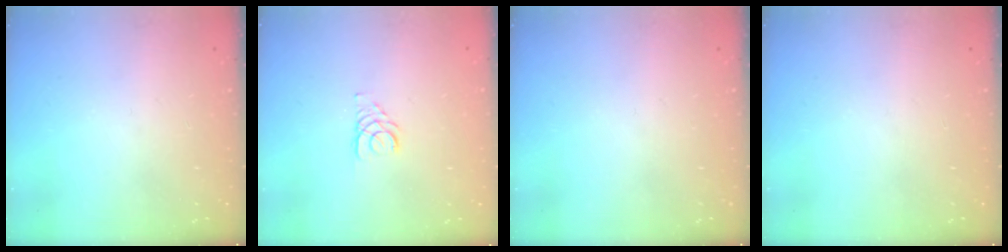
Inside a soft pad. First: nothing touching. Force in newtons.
{"total": 2.9, "press": 2.9, "slide": 0.3}
{"total": 0.0}
{"total": 0.0}